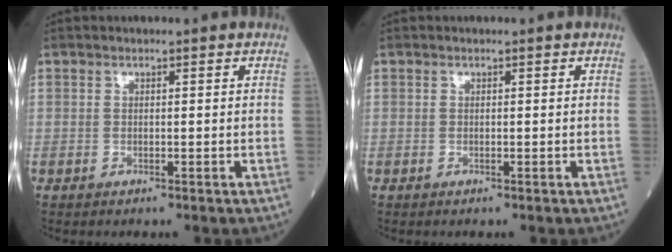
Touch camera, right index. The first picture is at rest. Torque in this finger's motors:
{"motor_torque": [0.00, 0.00, 0.00, -0.01]}